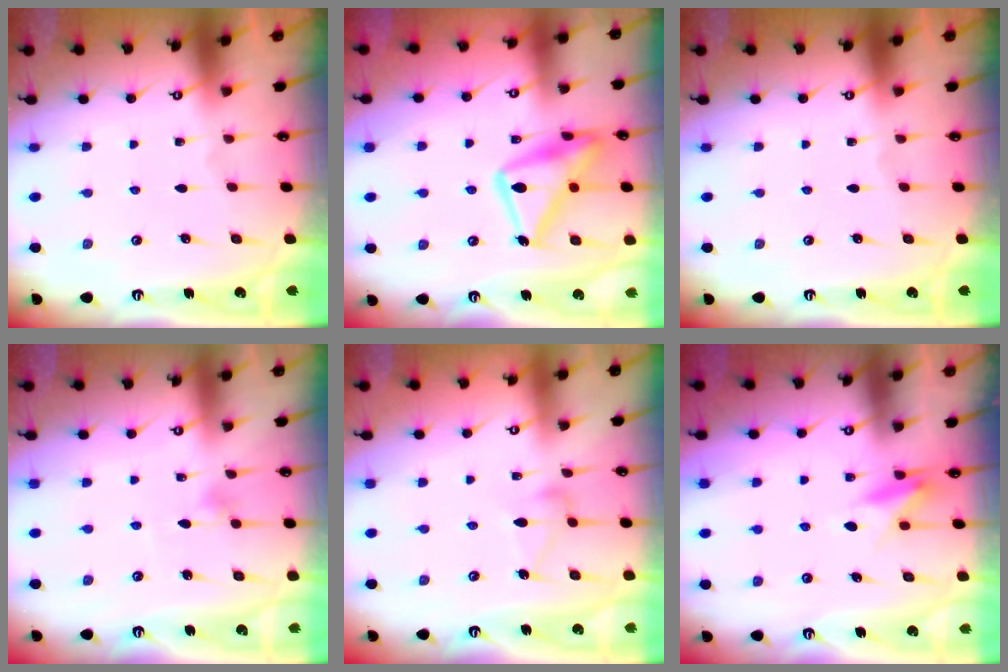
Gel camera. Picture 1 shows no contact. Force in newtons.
{"total": 19.3, "press": 19.3, "slide": 1.3}
{"total": 0.0}
{"total": 4.2, "press": 4.2, "slide": 0.6}
{"total": 7.6, "press": 7.6, "slide": 0.2}
{"total": 8.5, "press": 8.4, "slide": 1.2}